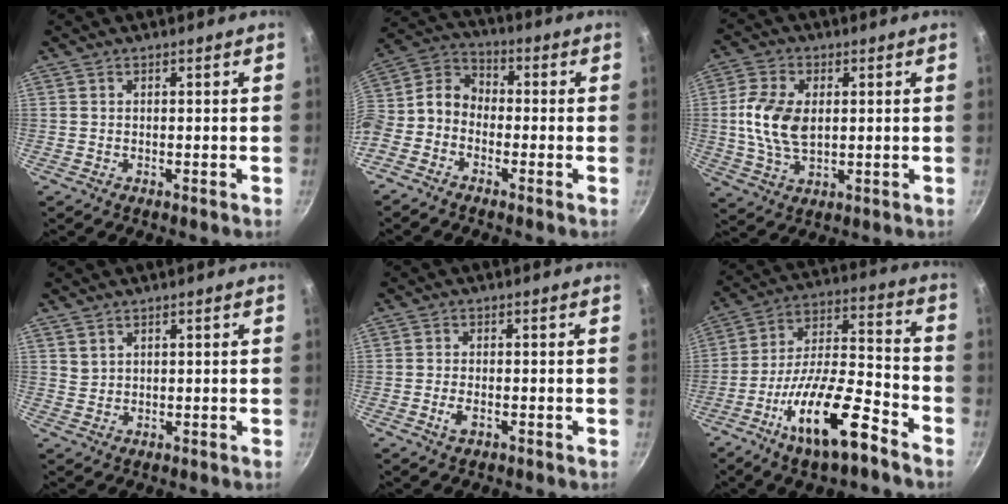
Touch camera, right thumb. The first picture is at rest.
{"total": 10.1, "force": [-2.5, 7.9, 5.7], "torque": [-0.112, 0.055, -0.073]}
{"total": 10.6, "force": [1.1, 6.5, 8.3], "torque": [-0.158, -0.002, 0.019]}
{"total": 1.7, "force": [1.4, 1.0, 0.5], "torque": [-0.003, -0.004, 0.030]}
{"total": 2.5, "force": [-1.0, 1.2, 2.0], "torque": [-0.041, 0.003, -0.020]}
{"total": 18.4, "force": [-10.4, 5.7, 14.1], "torque": [-0.228, 0.063, -0.189]}